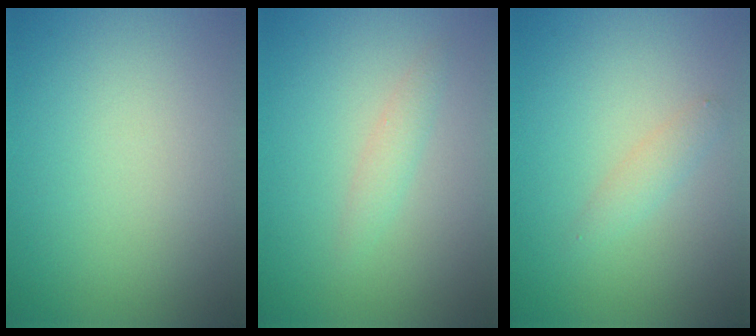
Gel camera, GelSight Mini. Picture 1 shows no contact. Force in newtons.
{"total": 1.3, "press": 1.3, "slide": 0.0}
{"total": 1.3, "press": 1.3, "slide": 0.0}